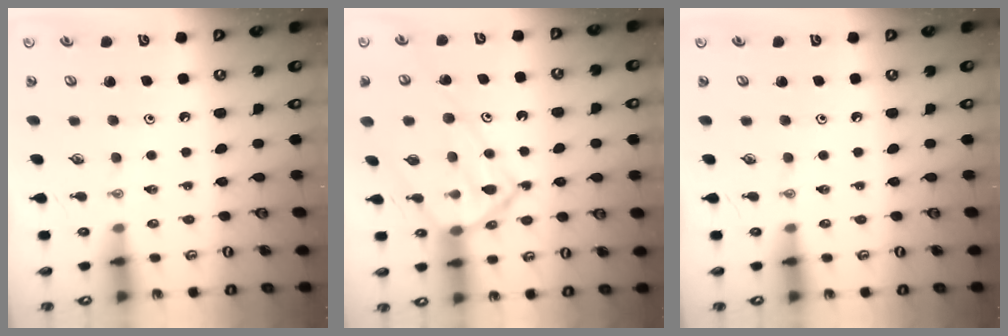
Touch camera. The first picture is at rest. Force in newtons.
{"total": 14.6, "press": 14.5, "slide": 1.3}
{"total": 0.0}